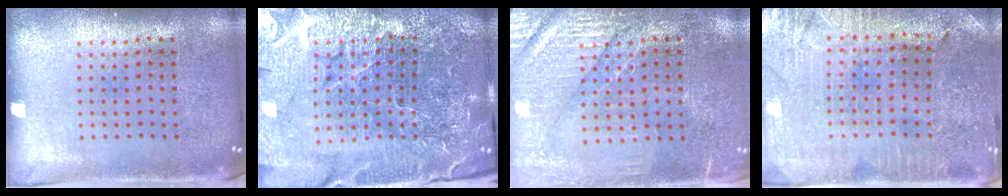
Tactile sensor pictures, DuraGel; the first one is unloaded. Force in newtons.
{"total": 5.9, "press": 5.4, "slide": 2.3}
{"total": 3.2, "press": 3.0, "slide": 1.1}
{"total": 1.0, "press": 0.9, "slide": 0.2}